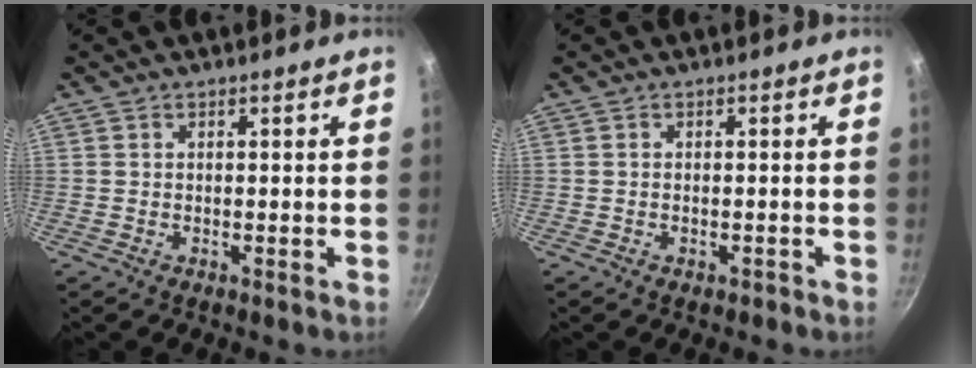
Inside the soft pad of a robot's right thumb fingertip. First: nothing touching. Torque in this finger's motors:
{"motor_torque": [-0.64, -0.14, -0.32, 0.16, 0.07]}